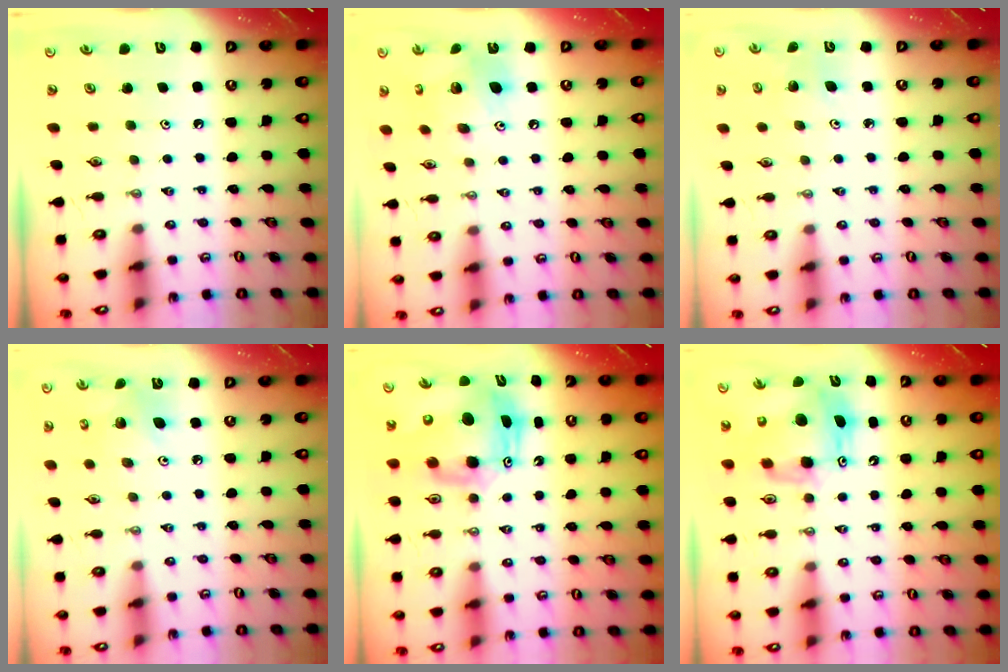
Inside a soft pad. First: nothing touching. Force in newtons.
{"total": 13.0, "press": 13.0, "slide": 1.2}
{"total": 2.8, "press": 2.8, "slide": 0.3}
{"total": 6.0, "press": 6.0, "slide": 0.2}
{"total": 10.9, "press": 10.8, "slide": 2.0}
{"total": 13.2, "press": 13.1, "slide": 1.1}